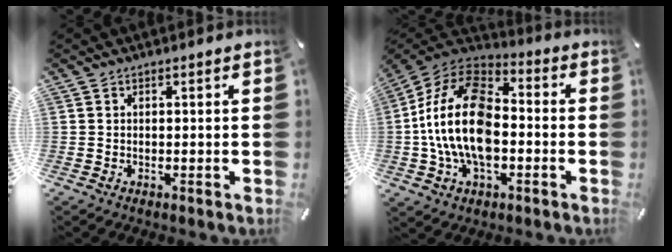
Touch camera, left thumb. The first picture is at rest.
{"total": 20.2, "force": [-3.3, 12.7, 15.4], "torque": [-0.329, 0.026, -0.059]}